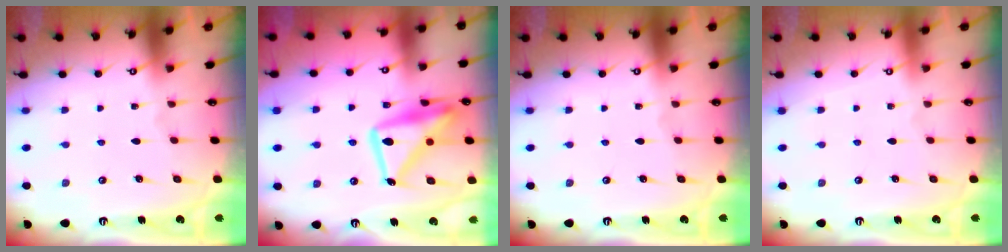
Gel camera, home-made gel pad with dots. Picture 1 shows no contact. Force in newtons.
{"total": 18.0, "press": 17.9, "slide": 1.6}
{"total": 0.0}
{"total": 4.0, "press": 4.0, "slide": 0.2}